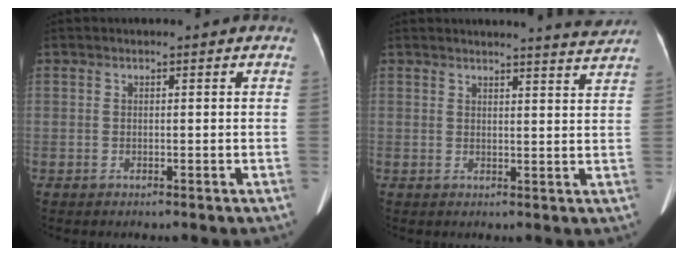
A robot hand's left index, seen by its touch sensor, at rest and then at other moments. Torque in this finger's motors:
{"motor_torque": [0.44, -0.77, 0.03, 0.04]}